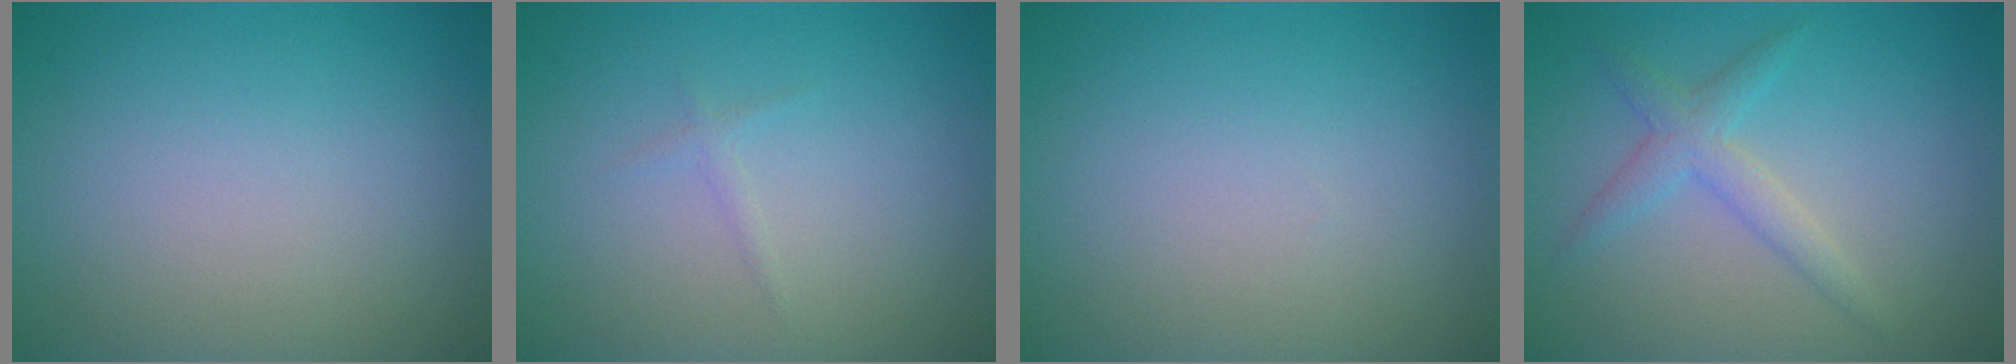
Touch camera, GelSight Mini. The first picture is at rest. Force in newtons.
{"total": 0.6, "press": 0.6, "slide": 0.1}
{"total": 0.0}
{"total": 2.4, "press": 2.4, "slide": 0.2}